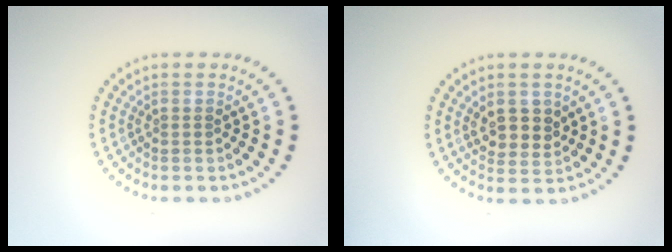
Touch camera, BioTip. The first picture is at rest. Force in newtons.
{"total": 2.8, "press": 2.7, "slide": 0.9}